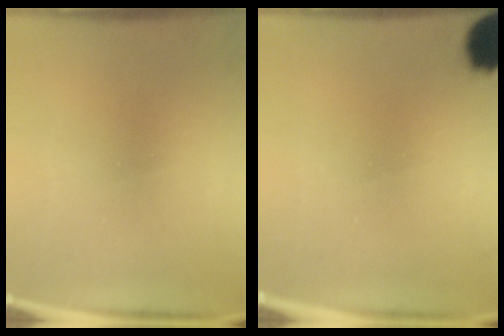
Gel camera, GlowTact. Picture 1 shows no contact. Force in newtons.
{"total": 10.3}